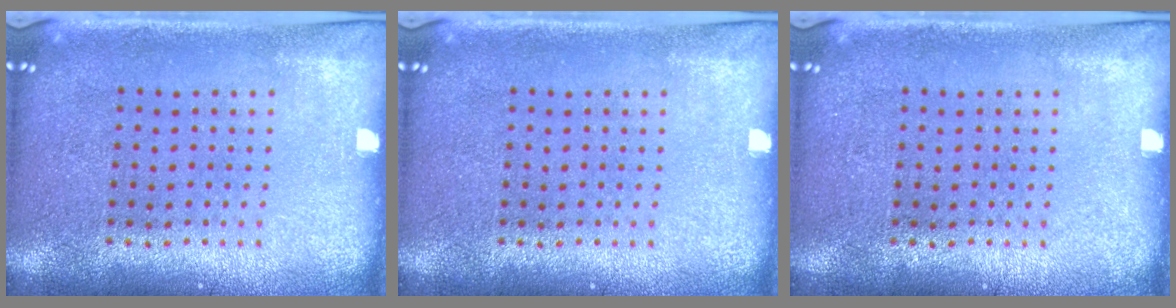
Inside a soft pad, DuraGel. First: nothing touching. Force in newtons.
{"total": 0.0}
{"total": 0.0}